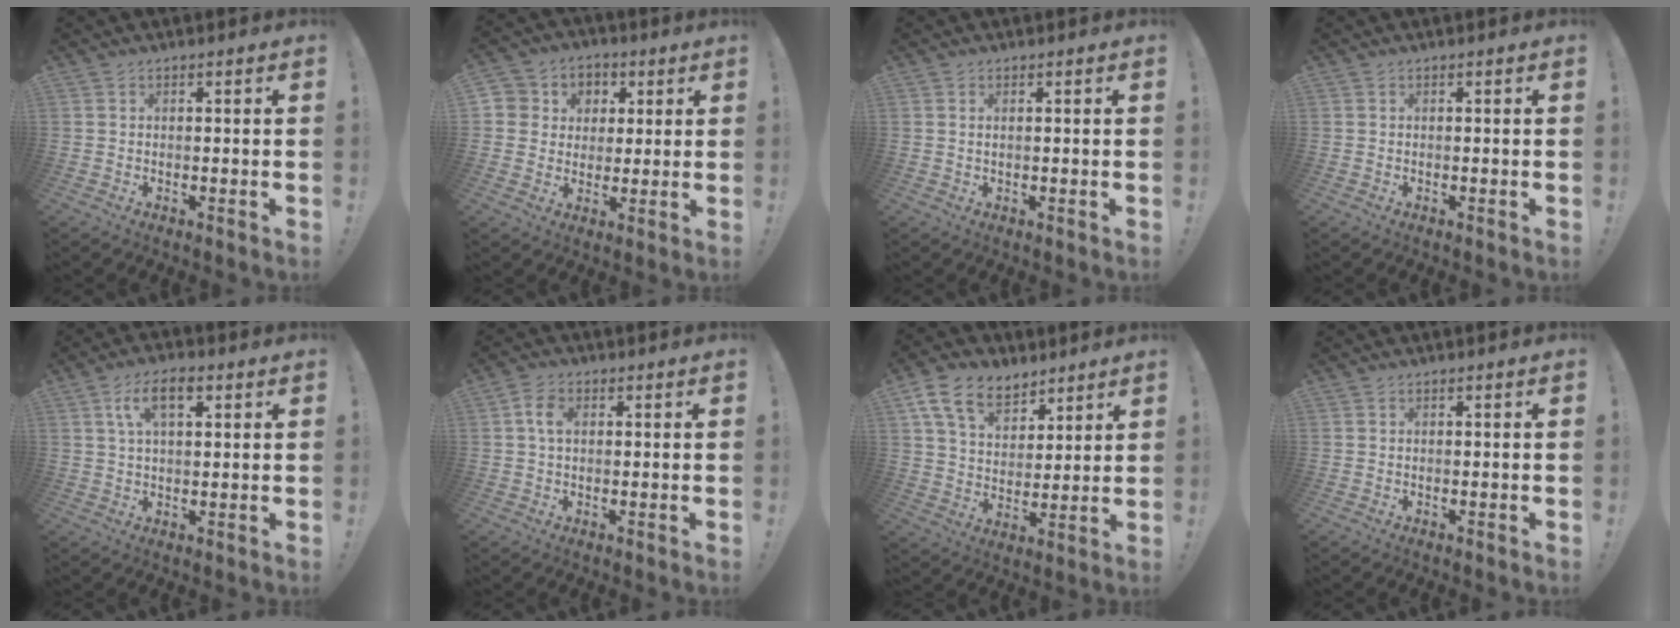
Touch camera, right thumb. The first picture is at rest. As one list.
[{"total": 7.6, "force": [0.9, 7.4, 1.6], "torque": [-0.019, -0.002, 0.025]}, {"total": 0.8, "force": [0.2, 0.0, 0.7], "torque": [-0.016, 0.002, 0.004]}, {"total": 0.0}, {"total": 8.2, "force": [3.4, 3.9, 6.5], "torque": [-0.110, 0.004, 0.058]}, {"total": 4.8, "force": [1.0, 3.1, 3.5], "torque": [-0.066, 0.010, 0.019]}, {"total": 14.0, "force": [8.8, 8.8, 6.5], "torque": [-0.122, -0.043, 0.170]}, {"total": 0.0}]